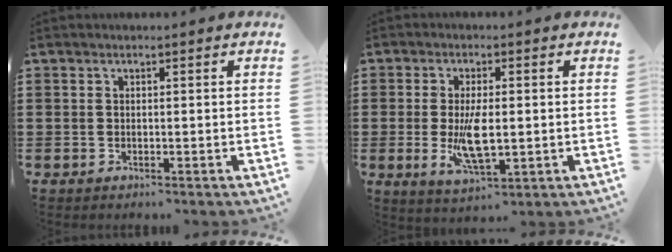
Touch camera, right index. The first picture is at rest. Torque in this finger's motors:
{"motor_torque": [1.84, 0.30, 0.83, 0.19]}